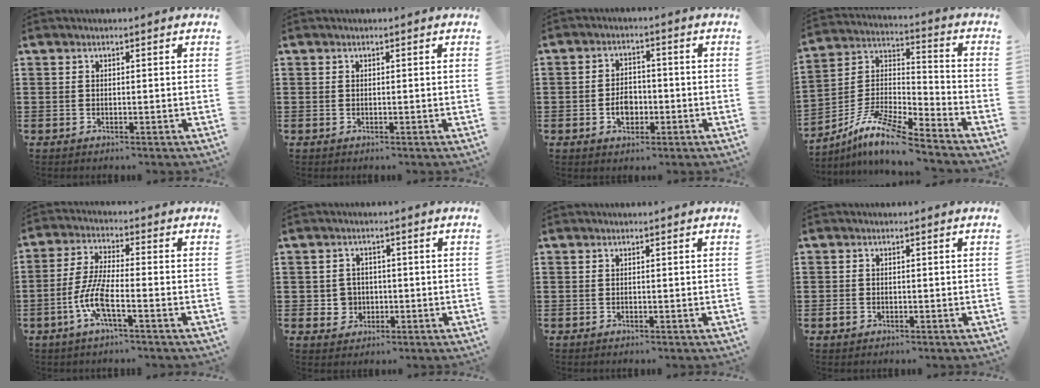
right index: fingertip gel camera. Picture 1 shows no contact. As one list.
[{"total": 0.0}, {"total": 4.0, "force": [-1.3, 2.9, 2.5], "torque": [-0.042, 0.003, -0.026]}, {"total": 9.5, "force": [-8.1, 1.1, 4.8], "torque": [-0.113, 0.001, -0.168]}, {"total": 7.4, "force": [-3.2, 1.6, 6.5], "torque": [-0.155, -0.013, -0.069]}, {"total": 3.6, "force": [-0.6, 3.4, 1.1], "torque": [-0.033, 0.007, -0.013]}, {"total": 0.0}, {"total": 1.6, "force": [-0.8, 1.2, 0.6], "torque": [-0.013, 0.000, -0.017]}]